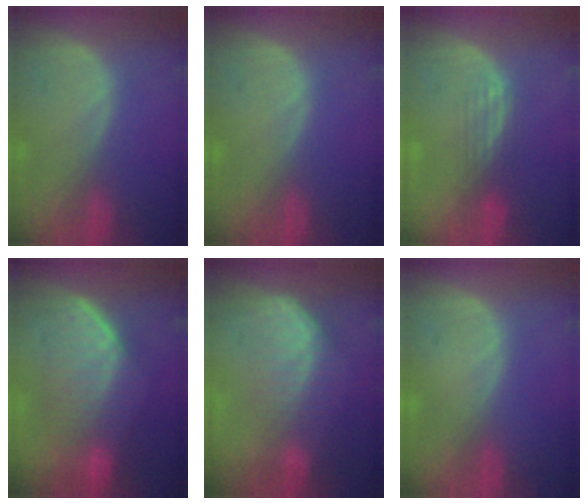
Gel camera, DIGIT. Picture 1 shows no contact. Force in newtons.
{"total": 0.0}
{"total": 3.0, "press": 2.5, "slide": 1.6}
{"total": 7.5, "press": 7.5, "slide": 0.4}
{"total": 7.5, "press": 6.3, "slide": 4.0}
{"total": 0.0}